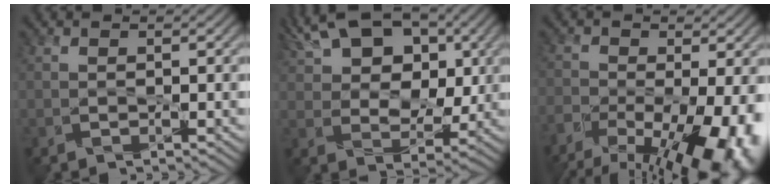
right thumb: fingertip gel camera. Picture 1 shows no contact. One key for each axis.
{"total": 13.2, "fx": 5.8, "fy": 7.9, "fz": 8.9, "tx": -0.175, "ty": 0.017, "tz": 0.077}
{"total": 17.3, "fx": -9.1, "fy": 8.4, "fz": 12.1, "tx": -0.215, "ty": -0.048, "tz": -0.117}